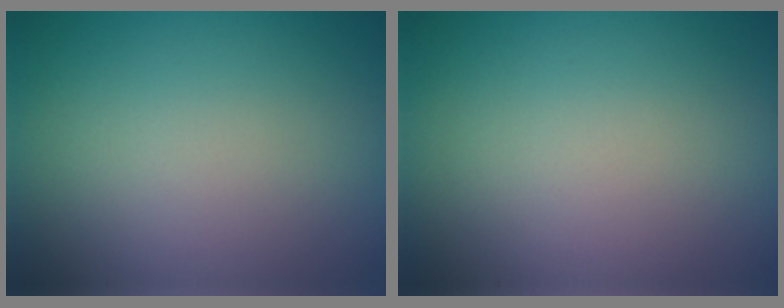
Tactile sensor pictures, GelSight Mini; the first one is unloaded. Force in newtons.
{"total": 0.0}